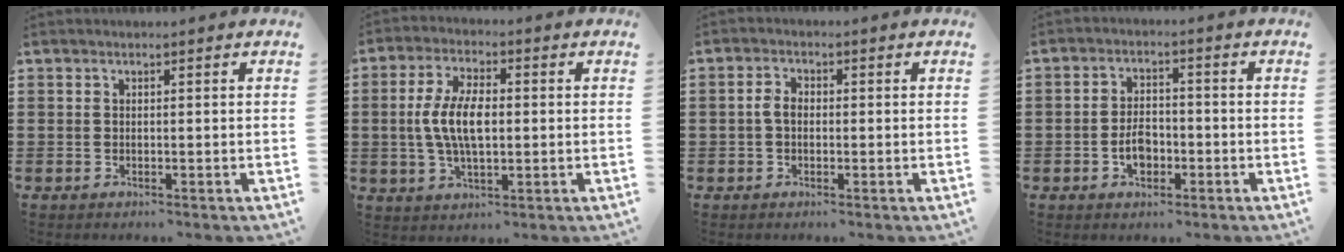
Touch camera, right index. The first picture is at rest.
{"total": 7.8, "force": [0.0, 3.4, 7.1], "torque": [-0.158, 0.003, -0.008]}
{"total": 2.6, "force": [-0.2, 1.6, 2.0], "torque": [-0.046, 0.003, -0.007]}
{"total": 4.2, "force": [-1.5, 2.7, 2.9], "torque": [-0.046, 0.004, -0.029]}